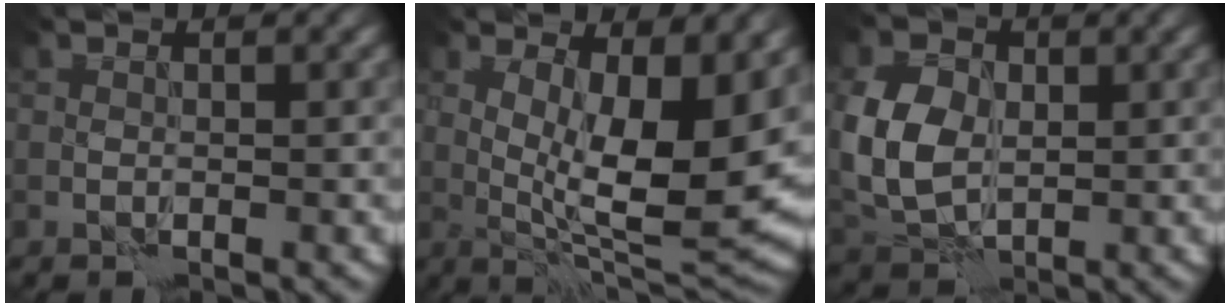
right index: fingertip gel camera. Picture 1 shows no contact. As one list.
[{"total": 10.2, "force": [1.8, 3.0, 9.6], "torque": [-0.147, -0.019, 0.037]}, {"total": 6.8, "force": [0.8, 5.1, 4.5], "torque": [-0.116, -0.004, 0.011]}]